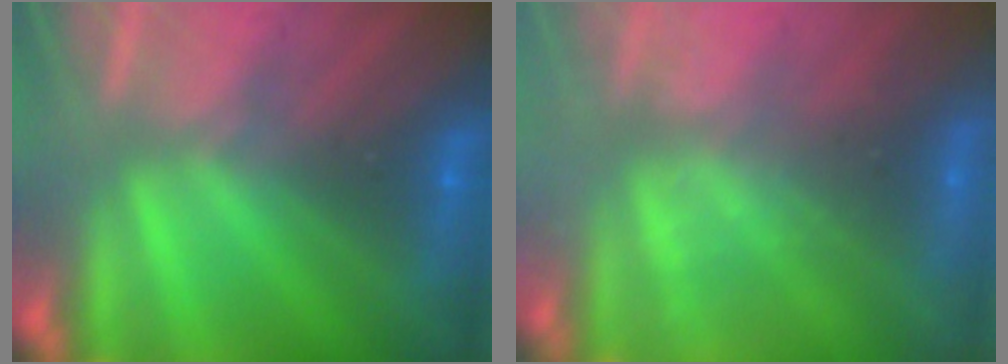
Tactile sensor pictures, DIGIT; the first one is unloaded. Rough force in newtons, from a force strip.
{"total": 2.3}